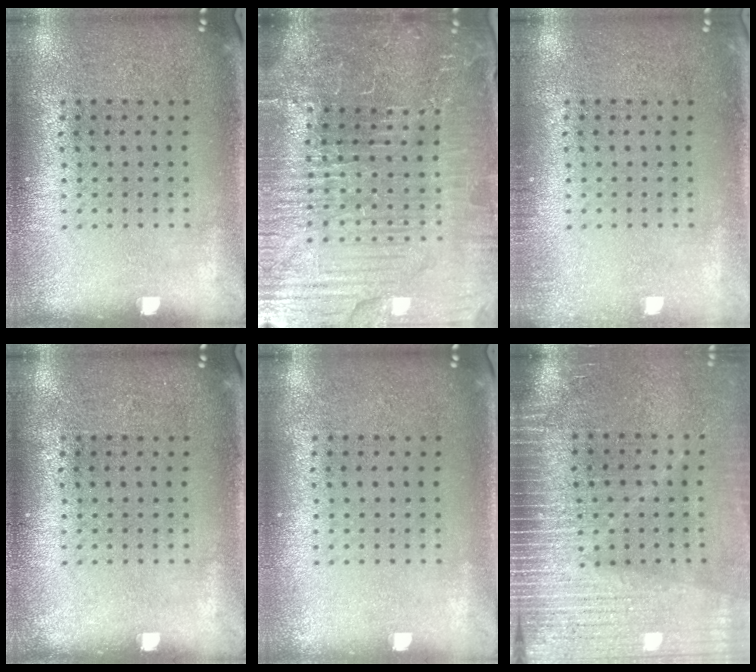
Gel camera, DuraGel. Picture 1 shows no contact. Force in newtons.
{"total": 5.9, "press": 5.4, "slide": 2.4}
{"total": 0.8, "press": 0.8, "slide": 0.0}
{"total": 0.0}
{"total": 0.0}
{"total": 3.8, "press": 3.3, "slide": 1.9}